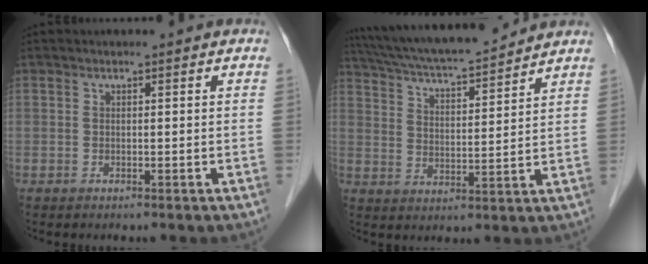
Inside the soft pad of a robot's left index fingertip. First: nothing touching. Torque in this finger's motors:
{"motor_torque": [0.43, -0.33, 0.29, 0.09]}